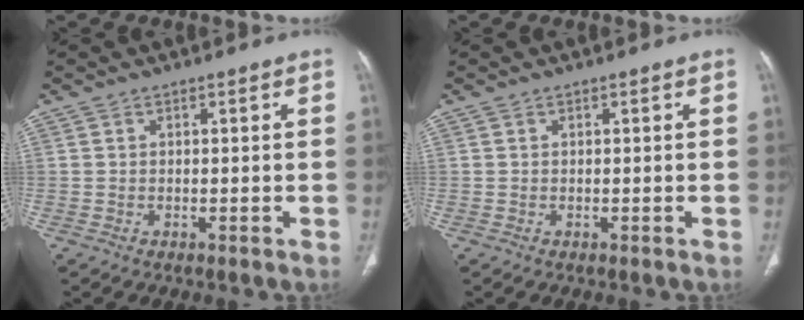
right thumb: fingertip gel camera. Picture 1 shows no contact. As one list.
[{"total": 0.0}]